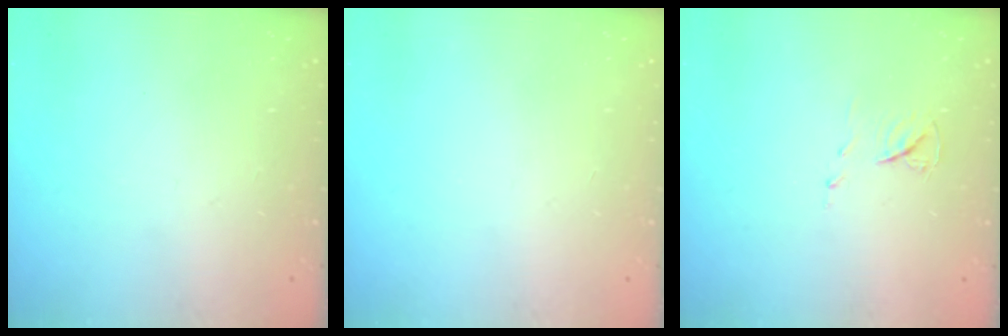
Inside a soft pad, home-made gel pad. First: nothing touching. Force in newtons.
{"total": 0.0}
{"total": 5.8, "press": 5.8, "slide": 0.5}